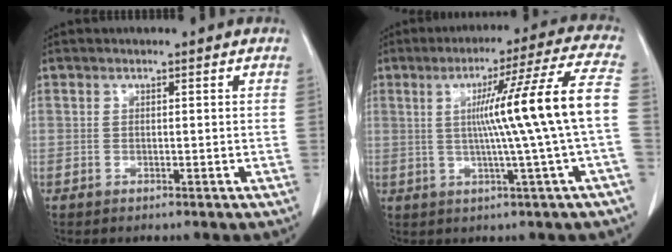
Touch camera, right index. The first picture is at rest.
{"total": 14.2, "force": [0.0, -2.6, 14.0], "torque": [-0.202, 0.010, 0.002]}